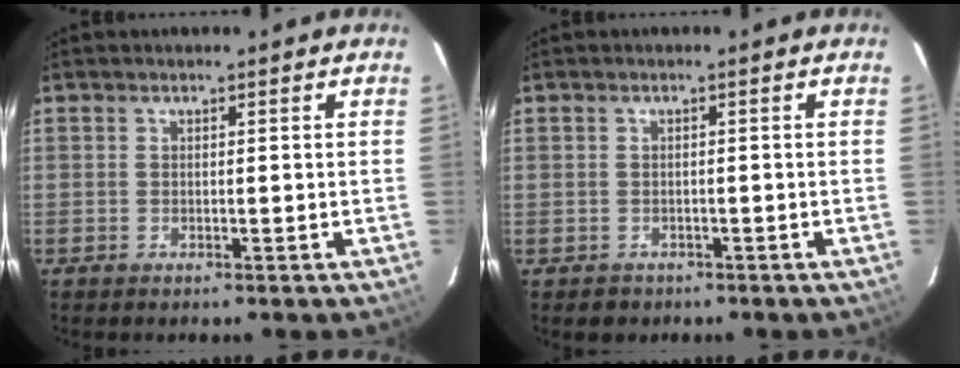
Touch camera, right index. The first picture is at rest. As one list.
[{"total": 2.3, "force": [-1.0, 2.1, 0.2], "torque": [-0.004, 0.006, -0.011]}]